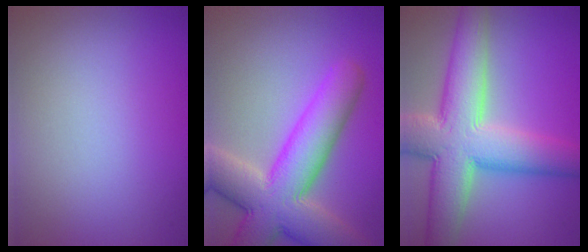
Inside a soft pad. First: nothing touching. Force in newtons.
{"total": 10.7, "press": 10.7, "slide": 0.8}
{"total": 11.5, "press": 11.4, "slide": 1.1}